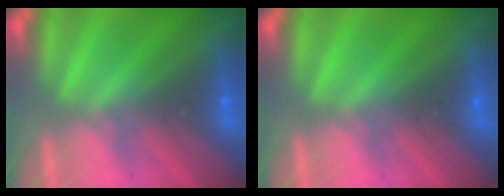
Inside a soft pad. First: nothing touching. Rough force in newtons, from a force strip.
{"total": 0.0}